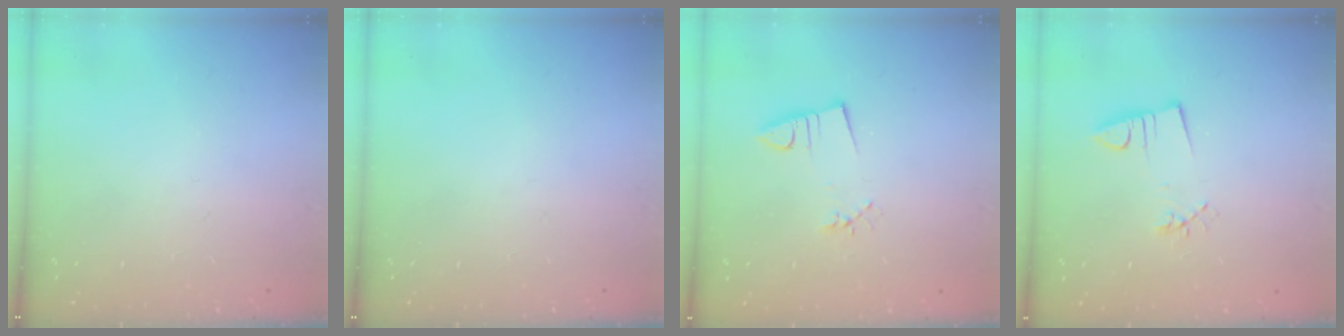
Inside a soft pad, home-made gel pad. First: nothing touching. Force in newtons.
{"total": 0.0}
{"total": 2.9, "press": 1.6, "slide": 2.4}
{"total": 3.0, "press": 1.4, "slide": 2.6}